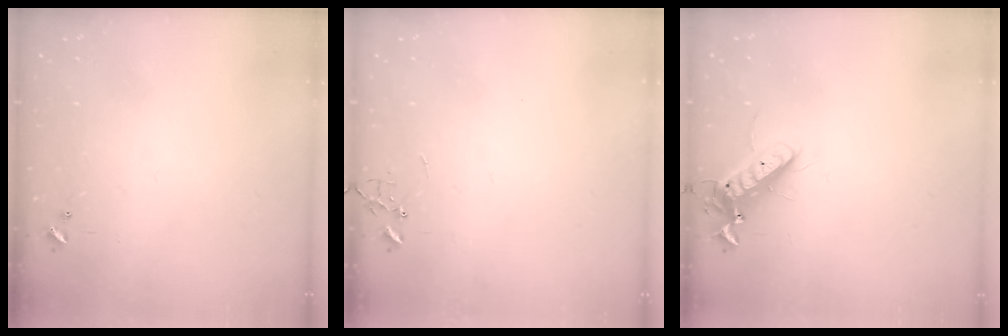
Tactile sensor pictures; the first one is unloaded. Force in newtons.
{"total": 0.0}
{"total": 12.2, "press": 12.0, "slide": 2.3}